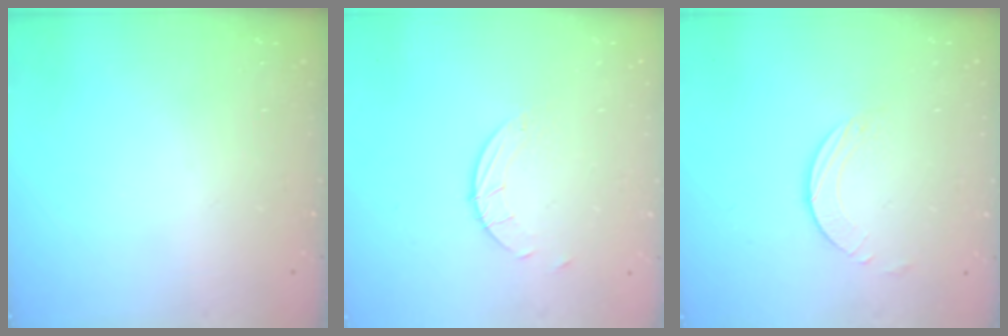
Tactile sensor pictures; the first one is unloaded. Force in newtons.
{"total": 2.7, "press": 2.7, "slide": 0.3}
{"total": 1.9, "press": 1.9, "slide": 0.2}